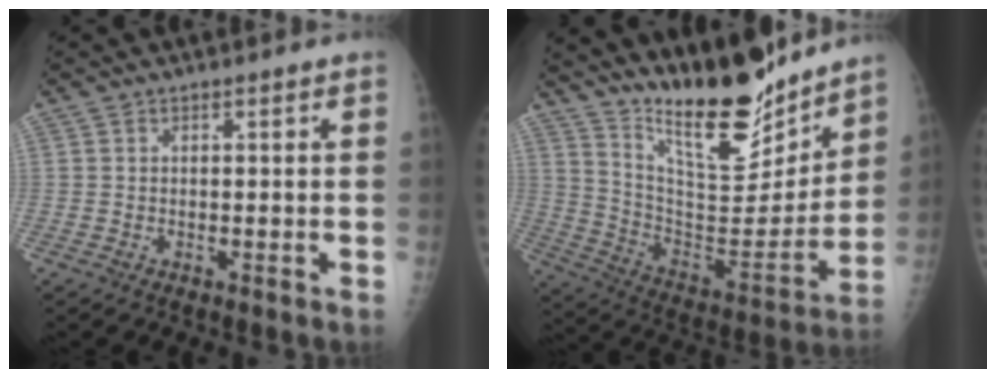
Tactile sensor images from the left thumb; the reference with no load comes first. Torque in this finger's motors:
{"motor_torque": [0.33, 0.16, 1.43, -1.34, 0.09]}